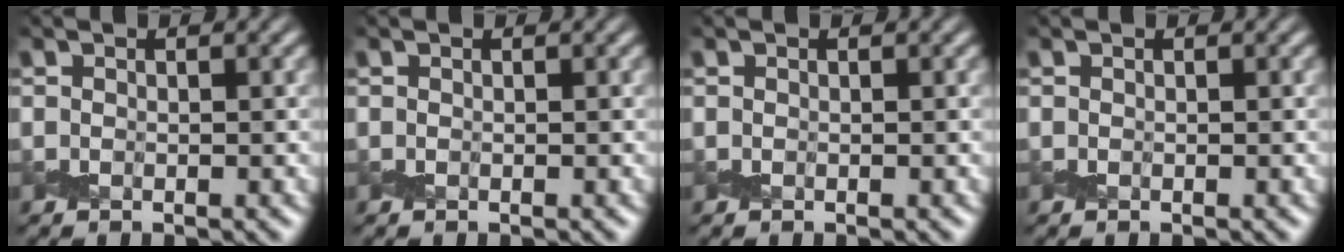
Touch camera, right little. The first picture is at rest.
{"total": 0.0}
{"total": 0.0}
{"total": 0.0}